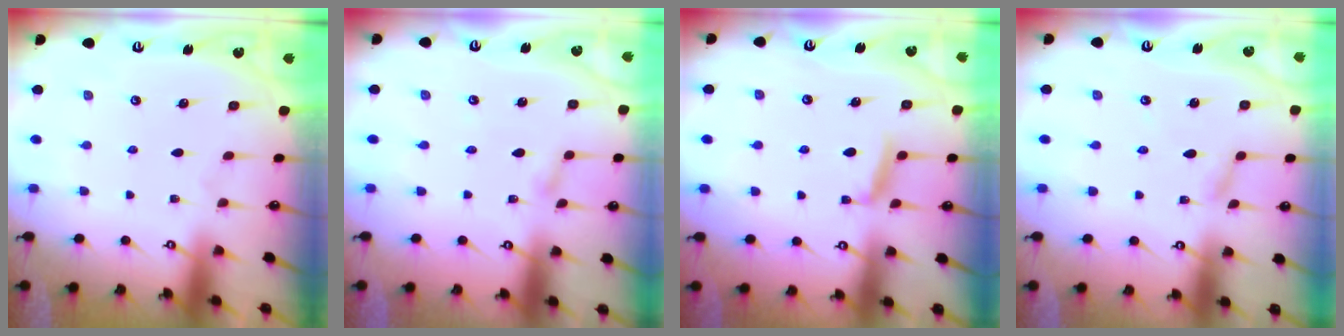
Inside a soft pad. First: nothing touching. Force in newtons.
{"total": 2.8, "press": 2.8, "slide": 0.3}
{"total": 5.9, "press": 5.8, "slide": 0.8}
{"total": 2.4, "press": 2.4, "slide": 0.2}